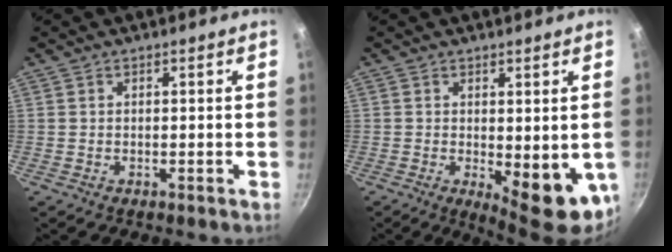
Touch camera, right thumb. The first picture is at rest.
{"total": 10.2, "force": [-1.3, 3.9, 9.3], "torque": [-0.098, -0.008, -0.003]}